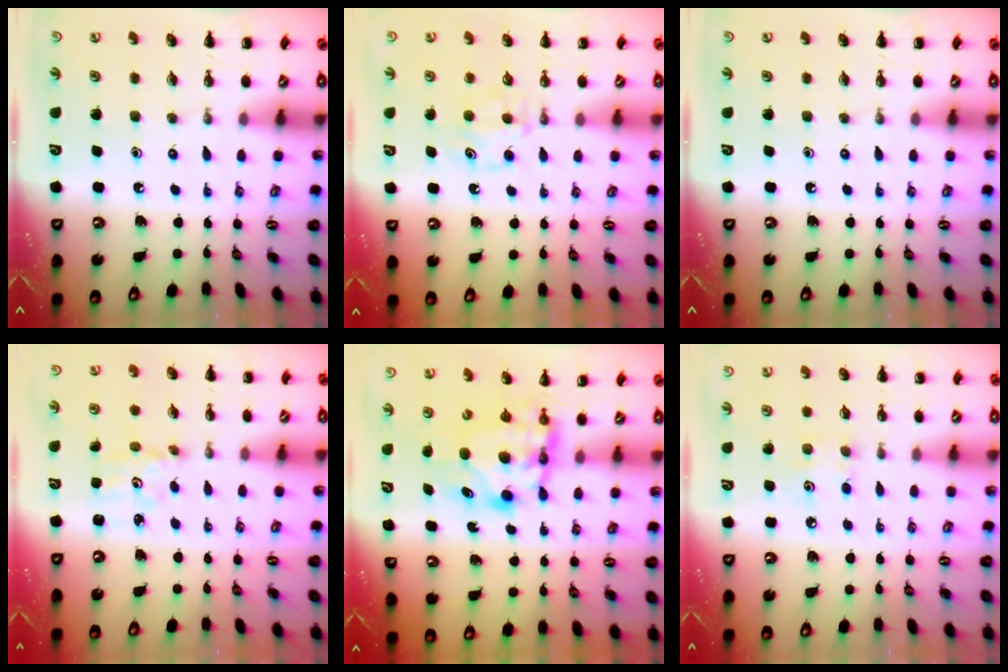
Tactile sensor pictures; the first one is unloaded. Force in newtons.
{"total": 5.0, "press": 4.7, "slide": 1.6}
{"total": 0.0}
{"total": 1.9, "press": 1.8, "slide": 0.6}
{"total": 6.0, "press": 6.0, "slide": 0.8}
{"total": 4.7, "press": 4.6, "slide": 1.1}